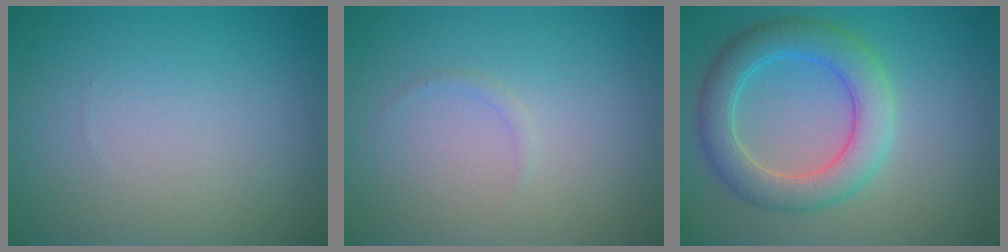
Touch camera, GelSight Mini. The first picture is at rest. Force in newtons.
{"total": 0.5, "press": 0.5, "slide": 0.0}
{"total": 5.3, "press": 5.3, "slide": 0.1}